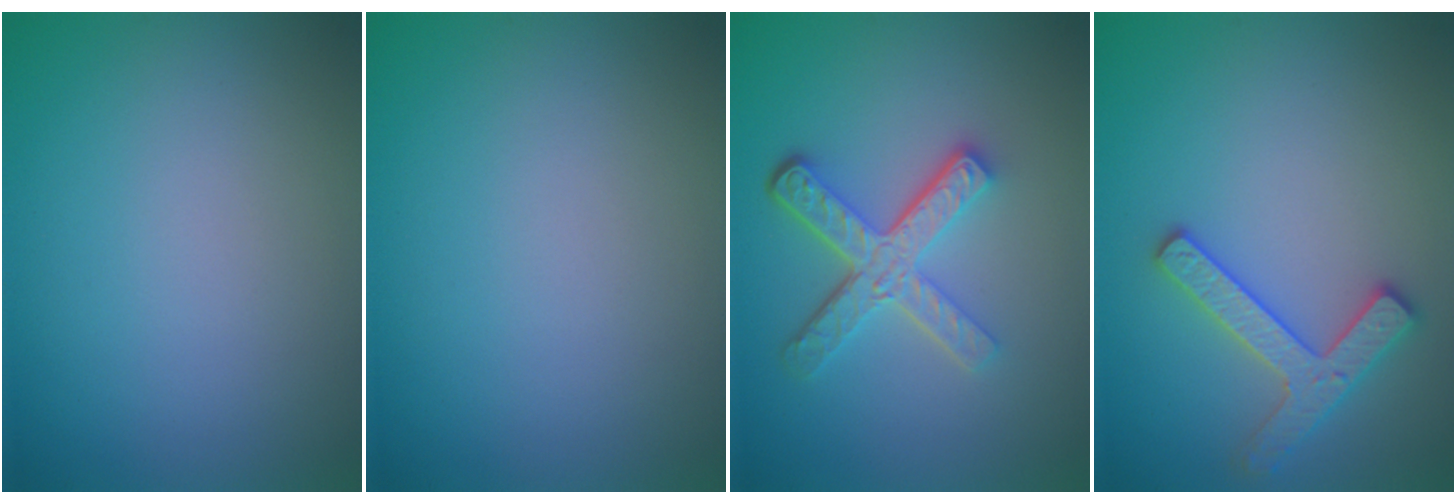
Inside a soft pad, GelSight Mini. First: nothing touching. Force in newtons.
{"total": 0.0}
{"total": 4.9, "press": 3.6, "slide": 3.3}
{"total": 2.8, "press": 2.8, "slide": 0.3}